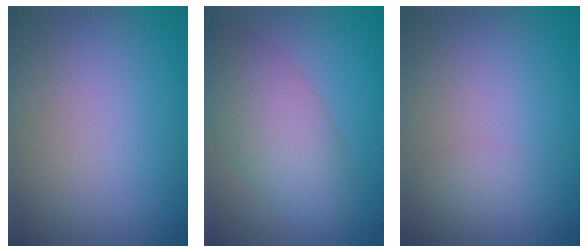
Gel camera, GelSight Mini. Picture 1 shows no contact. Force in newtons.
{"total": 4.4, "press": 4.4, "slide": 0.2}
{"total": 0.9, "press": 0.9, "slide": 0.0}